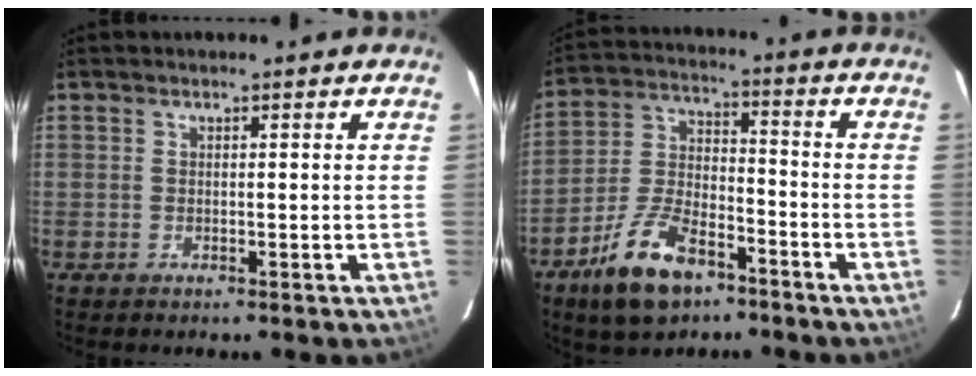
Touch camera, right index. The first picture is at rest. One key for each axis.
{"total": 13.3, "fx": -8.4, "fy": 6.2, "fz": 8.1, "tx": -0.178, "ty": 0.003, "tz": -0.151}